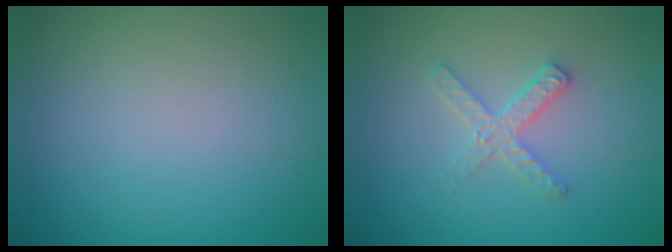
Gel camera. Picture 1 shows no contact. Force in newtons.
{"total": 2.2, "press": 2.2, "slide": 0.3}